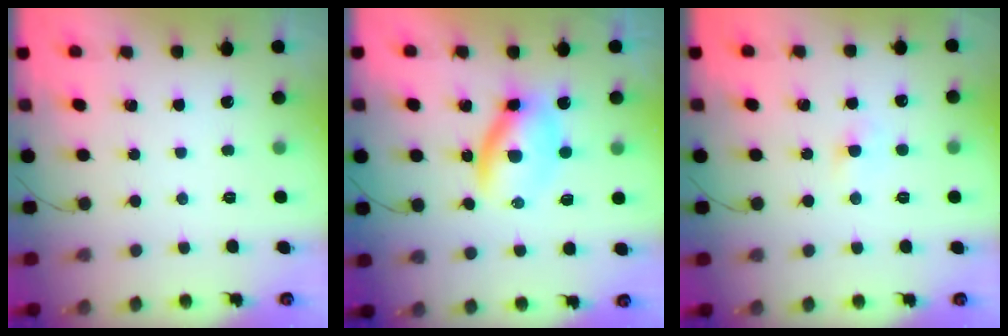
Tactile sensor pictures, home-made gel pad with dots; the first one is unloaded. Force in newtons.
{"total": 5.8, "press": 5.8, "slide": 0.6}
{"total": 2.3, "press": 2.1, "slide": 0.9}